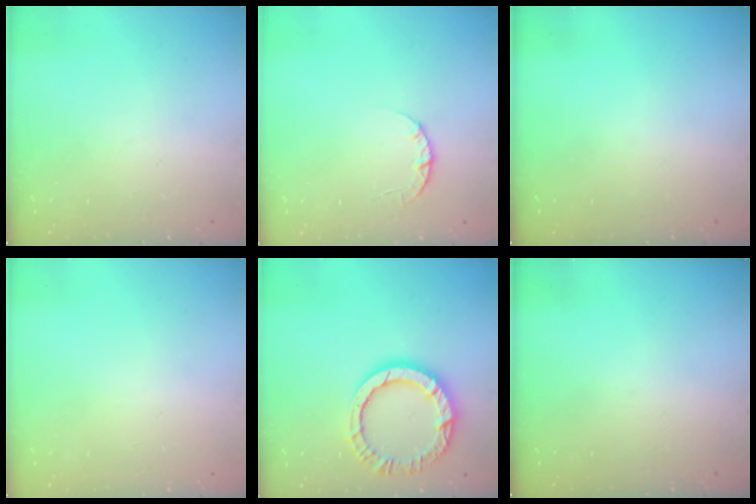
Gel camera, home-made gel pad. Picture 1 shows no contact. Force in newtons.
{"total": 3.4, "press": 3.4, "slide": 0.4}
{"total": 0.0}
{"total": 2.6, "press": 2.6, "slide": 0.2}
{"total": 11.7, "press": 11.7, "slide": 1.2}
{"total": 0.0}